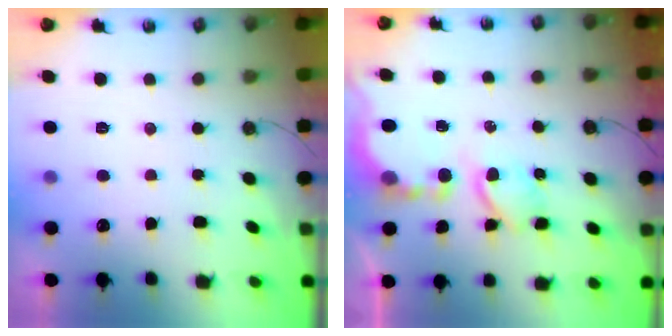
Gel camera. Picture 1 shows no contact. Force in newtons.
{"total": 6.6, "press": 6.5, "slide": 0.6}